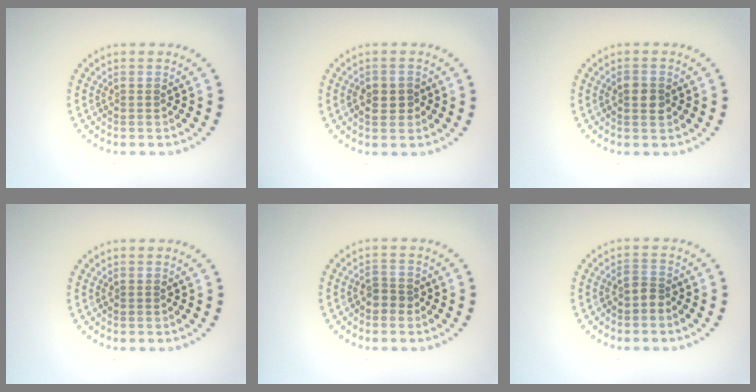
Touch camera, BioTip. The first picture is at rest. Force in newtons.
{"total": 2.1, "press": 2.1, "slide": 0.4}
{"total": 1.6, "press": 1.6, "slide": 0.1}
{"total": 0.0}
{"total": 1.6, "press": 1.5, "slide": 0.6}
{"total": 1.5, "press": 1.2, "slide": 0.9}